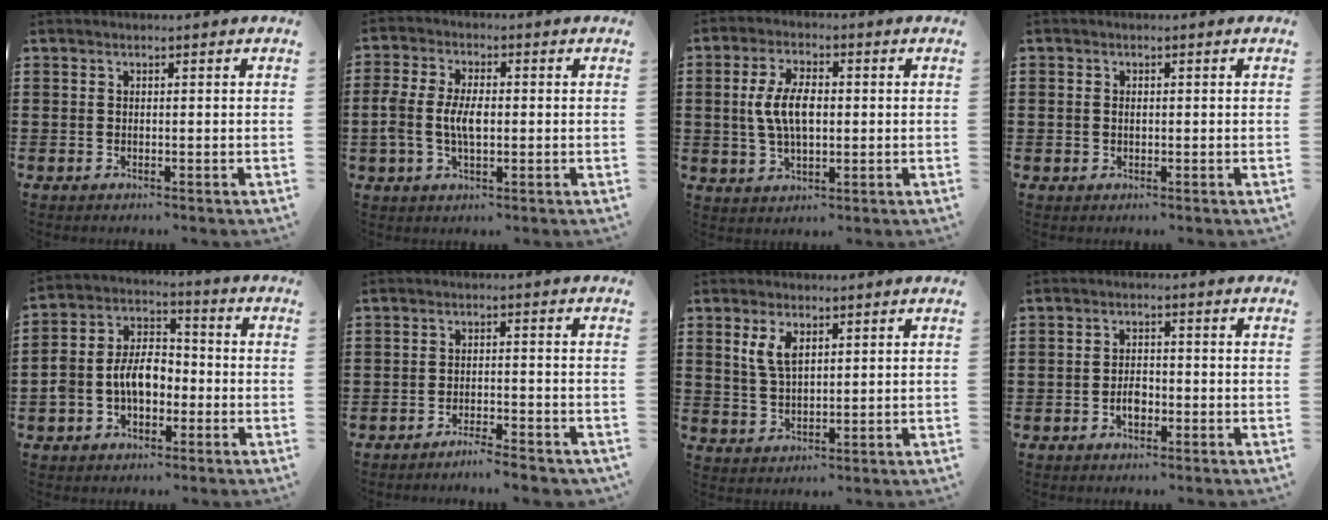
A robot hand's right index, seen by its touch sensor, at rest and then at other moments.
{"total": 5.9, "force": [-0.6, 3.0, 5.1], "torque": [-0.123, -0.002, -0.018]}
{"total": 7.1, "force": [0.3, 3.5, 6.2], "torque": [-0.141, 0.005, -0.002]}
{"total": 1.1, "force": [0.0, 0.9, 0.7], "torque": [-0.016, 0.006, -0.001]}
{"total": 7.1, "force": [-1.8, 5.0, 4.7], "torque": [-0.108, 0.012, -0.037]}
{"total": 3.1, "force": [-3.0, 0.0, 1.0], "torque": [-0.018, 0.003, -0.060]}
{"total": 4.4, "force": [2.0, 2.2, 3.3], "torque": [-0.074, 0.007, 0.035]}
{"total": 2.9, "force": [-1.1, 1.7, 2.1], "torque": [-0.041, 0.004, -0.020]}